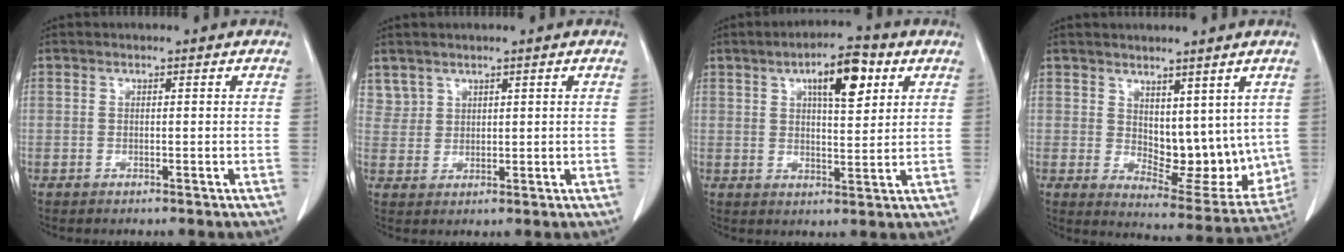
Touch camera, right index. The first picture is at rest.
{"total": 2.8, "force": [2.1, 1.7, -0.2], "torque": [0.015, 0.004, 0.040]}
{"total": 8.8, "force": [3.9, 2.7, 7.5], "torque": [-0.117, 0.011, 0.059]}
{"total": 11.2, "force": [2.7, 5.9, 9.1], "torque": [-0.110, -0.016, 0.060]}